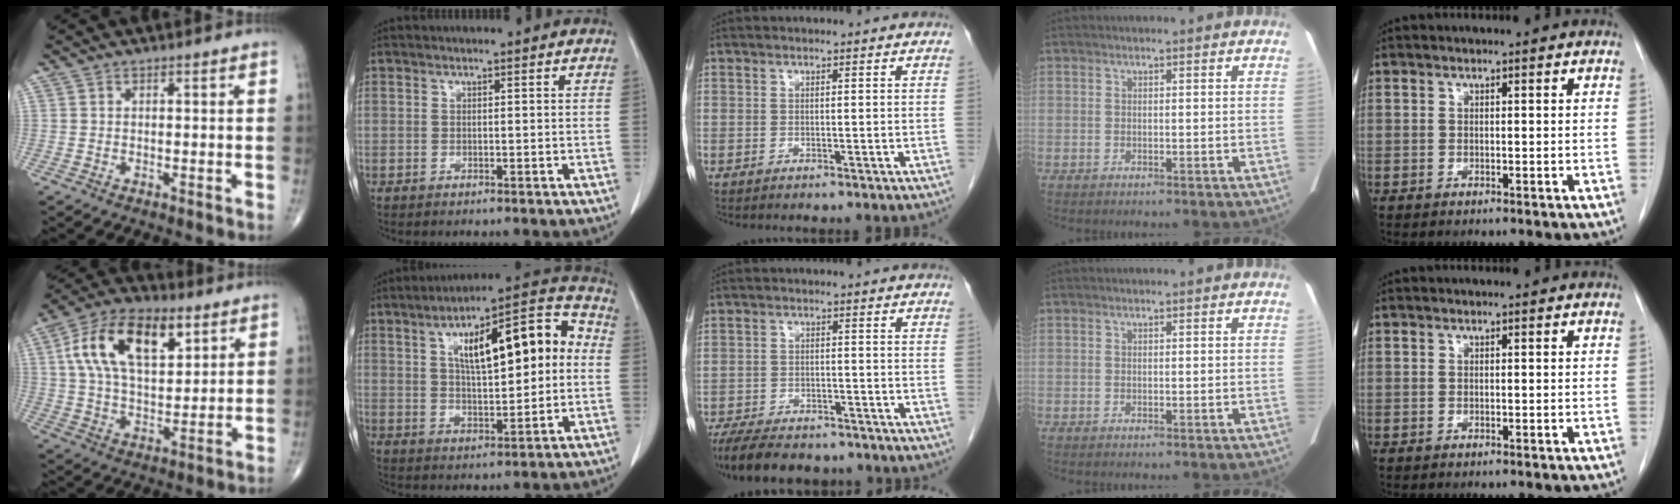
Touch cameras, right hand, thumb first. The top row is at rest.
{"thumb": {"total": 18.2, "force": [6.8, 9.7, 13.8], "torque": [-0.229, -0.002, 0.118]}, "index": {"total": 16.9, "force": [2.9, 5.0, 15.8], "torque": [-0.233, 0.043, 0.046]}, "middle": {"total": 13.1, "force": [-10.9, 4.6, 5.7], "torque": [-0.114, -0.006, -0.157]}}